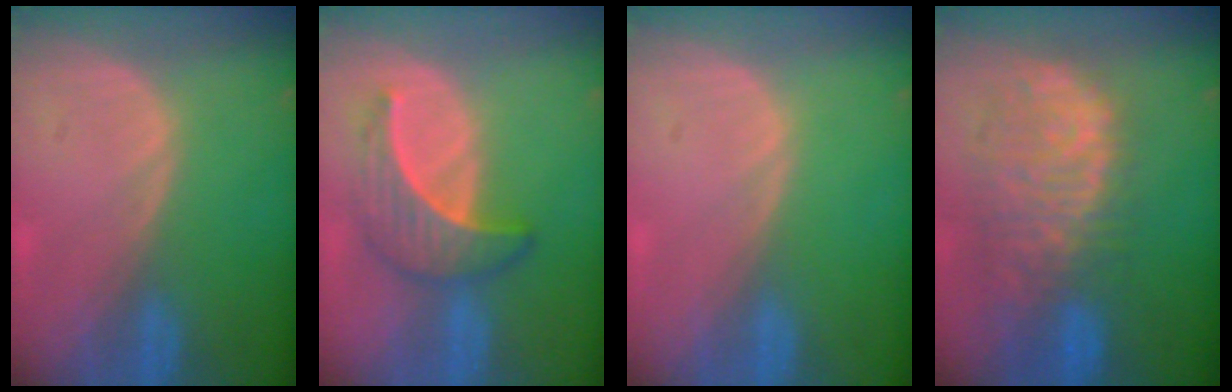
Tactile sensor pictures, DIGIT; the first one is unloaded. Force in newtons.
{"total": 6.9, "press": 6.2, "slide": 3.0}
{"total": 0.0}
{"total": 11.5, "press": 9.7, "slide": 6.3}